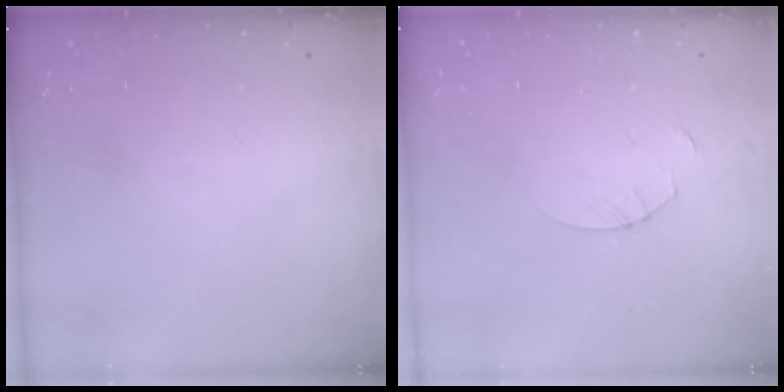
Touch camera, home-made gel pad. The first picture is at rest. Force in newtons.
{"total": 3.2, "press": 3.2, "slide": 0.3}